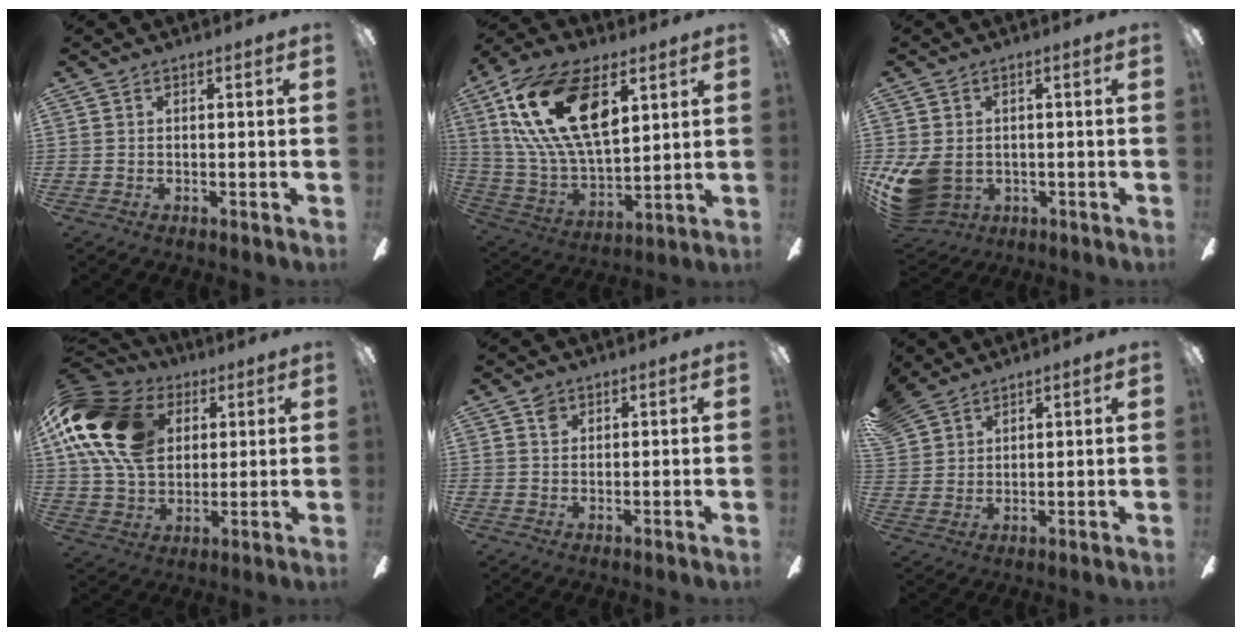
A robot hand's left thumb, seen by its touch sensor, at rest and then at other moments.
{"total": 24.0, "force": [10.4, 12.7, 17.4], "torque": [-0.353, -0.030, 0.182]}
{"total": 10.4, "force": [-2.1, 8.0, 6.4], "torque": [-0.139, 0.010, -0.032]}
{"total": 20.5, "force": [6.9, 14.4, 12.8], "torque": [-0.275, -0.008, 0.125]}
{"total": 2.3, "force": [1.6, 1.5, 0.8], "torque": [-0.011, -0.002, 0.029]}
{"total": 7.6, "force": [6.3, 4.1, 1.1], "torque": [-0.048, -0.027, 0.128]}